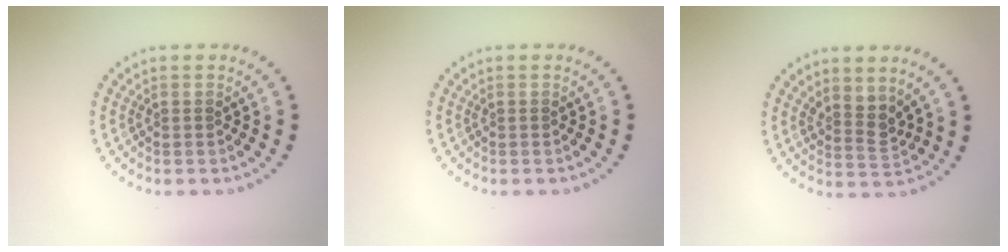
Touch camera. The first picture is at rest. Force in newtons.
{"total": 0.0}
{"total": 2.3, "press": 1.8, "slide": 1.6}